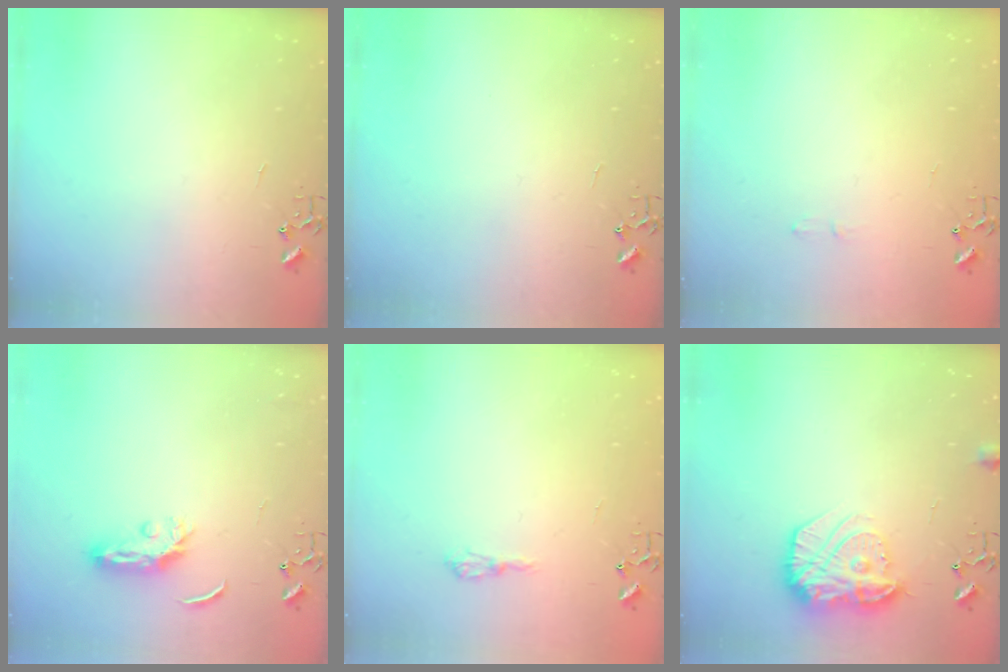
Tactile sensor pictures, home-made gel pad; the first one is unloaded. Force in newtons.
{"total": 0.0}
{"total": 4.5, "press": 4.5, "slide": 0.4}
{"total": 5.6, "press": 5.6, "slide": 0.5}
{"total": 7.2, "press": 7.1, "slide": 0.6}
{"total": 16.5, "press": 16.5, "slide": 1.1}